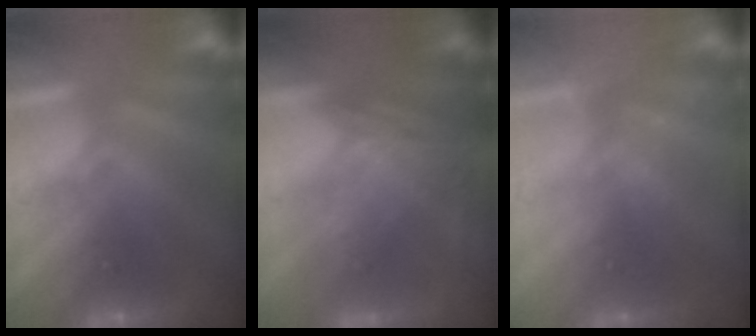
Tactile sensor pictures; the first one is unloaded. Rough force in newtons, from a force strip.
{"total": 1.3}
{"total": 2.2}